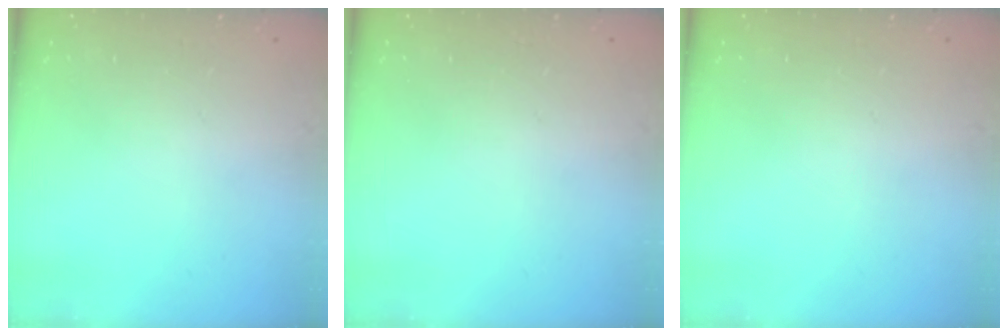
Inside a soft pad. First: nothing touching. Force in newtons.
{"total": 0.0}
{"total": 0.0}